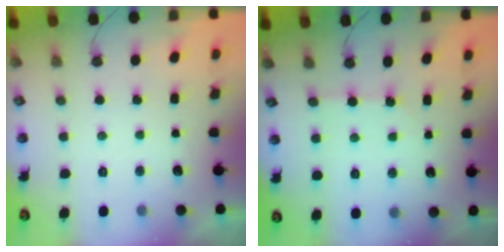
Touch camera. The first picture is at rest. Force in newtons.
{"total": 2.5, "press": 2.5, "slide": 0.4}